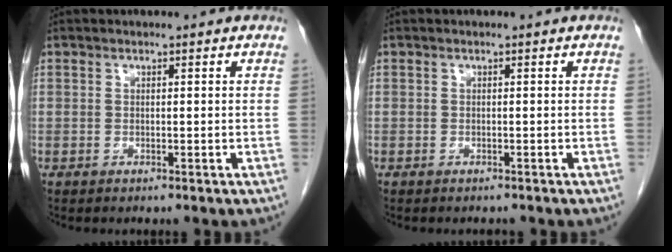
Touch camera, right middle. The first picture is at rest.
{"total": 0.8, "force": [-0.8, 0.2, 0.1], "torque": [-0.009, -0.001, -0.012]}